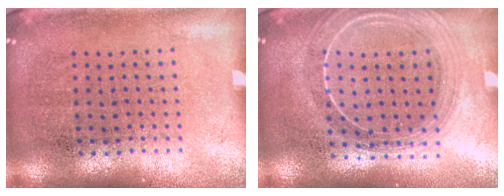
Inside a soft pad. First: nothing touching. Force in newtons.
{"total": 2.0, "press": 1.7, "slide": 0.9}